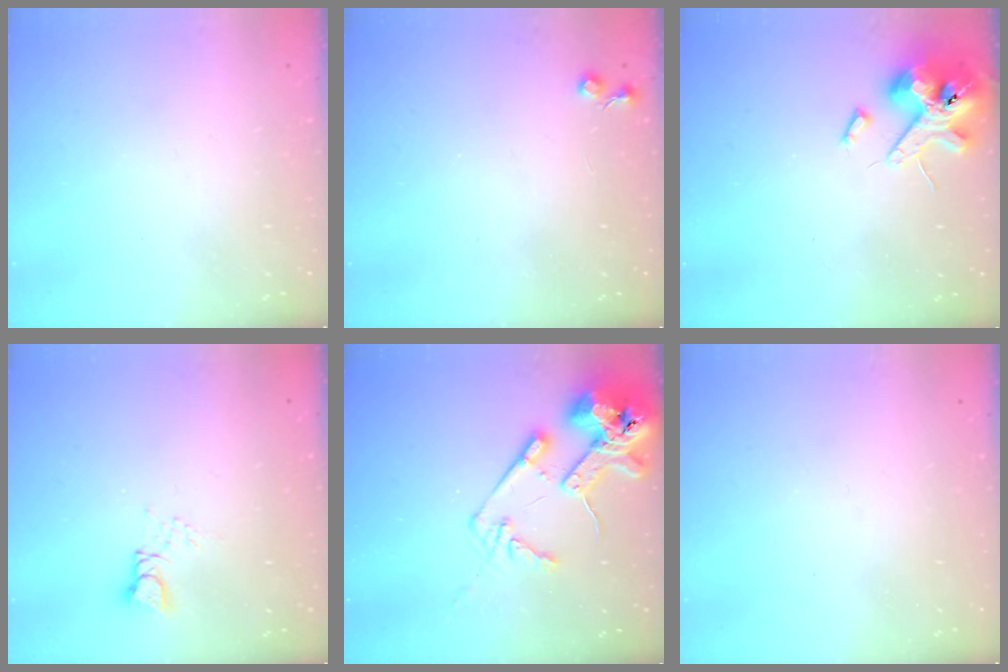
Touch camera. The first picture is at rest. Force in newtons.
{"total": 4.6, "press": 4.5, "slide": 0.6}
{"total": 12.7, "press": 12.5, "slide": 2.1}
{"total": 2.9, "press": 2.9, "slide": 0.3}
{"total": 16.2, "press": 16.1, "slide": 2.1}
{"total": 0.0}